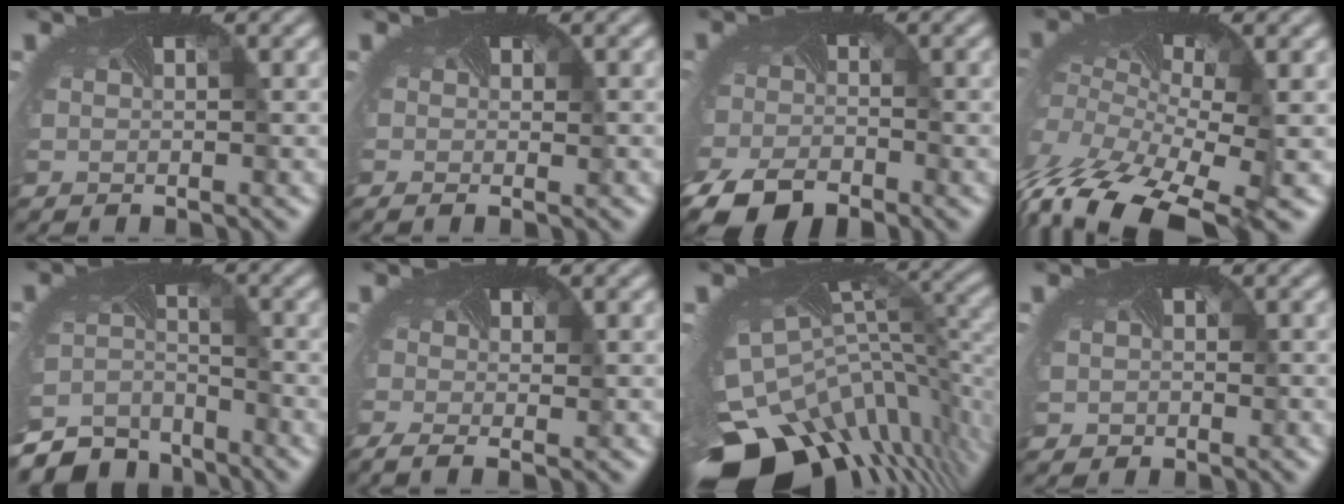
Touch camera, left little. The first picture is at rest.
{"total": 1.0, "force": [-0.4, 0.3, 0.9], "torque": [-0.022, -0.008, -0.008]}
{"total": 8.0, "force": [-5.2, 4.3, 4.3], "torque": [-0.114, -0.054, -0.084]}
{"total": 10.8, "force": [-5.8, 5.0, 7.6], "torque": [-0.187, -0.044, -0.095]}
{"total": 6.5, "force": [-6.3, 1.8, -0.2], "torque": [-0.016, -0.023, -0.115]}
{"total": 3.4, "force": [-1.7, 1.5, 2.6], "torque": [-0.062, -0.021, -0.024]}
{"total": 13.4, "force": [-6.0, 7.7, 9.2], "torque": [-0.229, -0.049, -0.078]}
{"total": 1.8, "force": [0.0, 1.8, 0.2], "torque": [-0.008, -0.005, 0.002]}